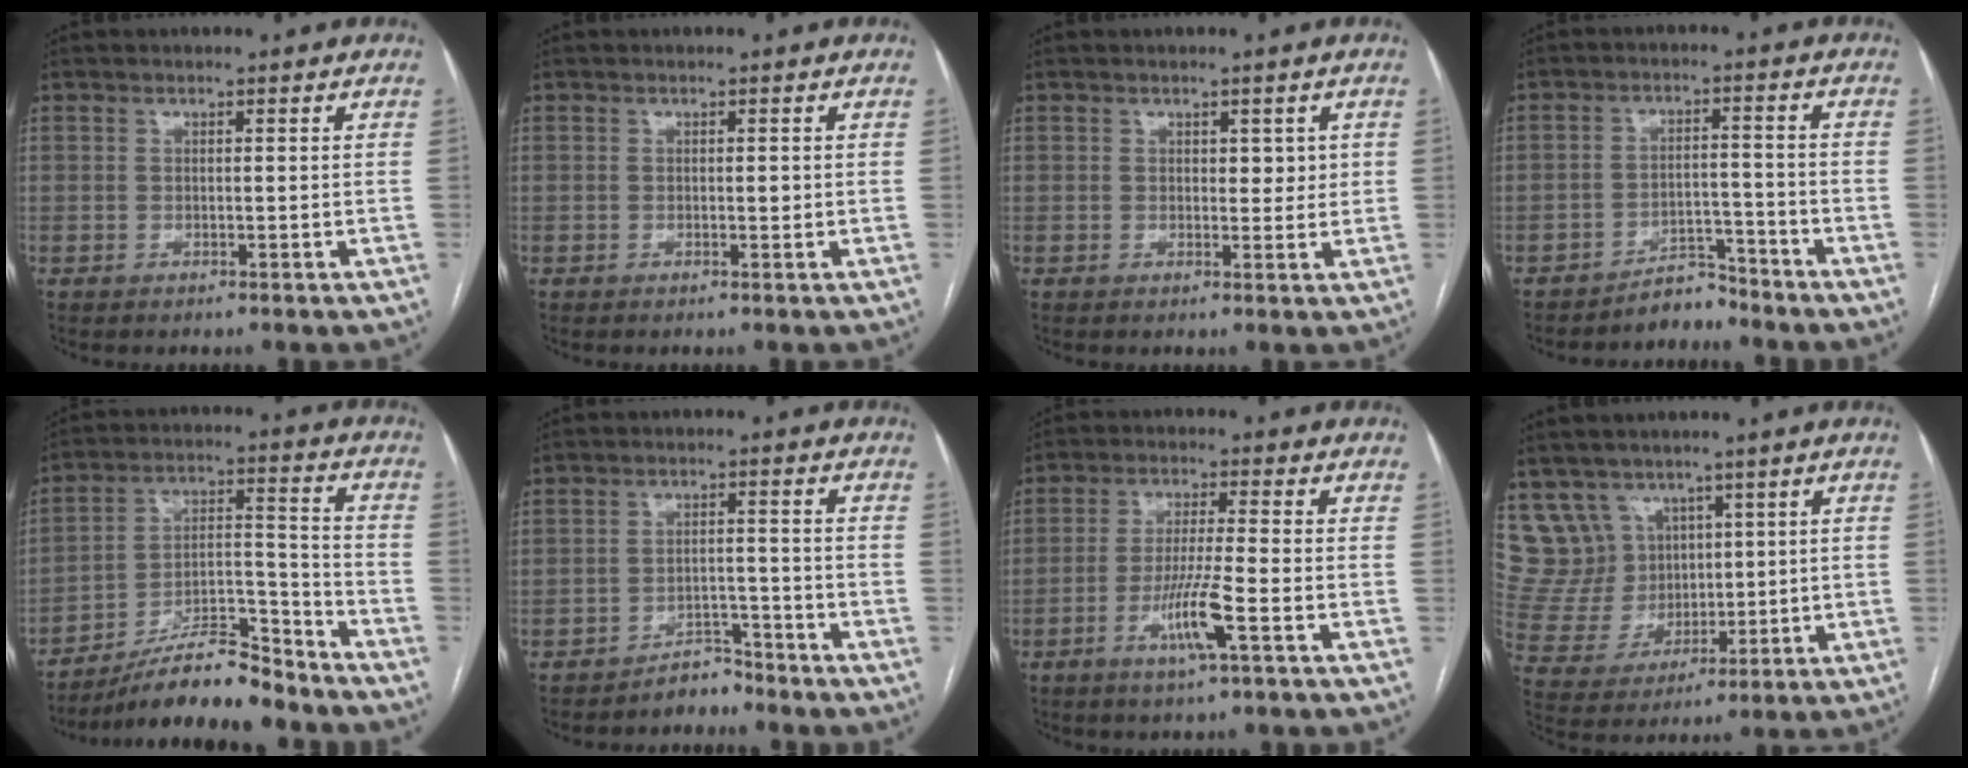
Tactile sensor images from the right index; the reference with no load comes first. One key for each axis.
{"total": 0.7, "fx": 0.0, "fy": 0.3, "fz": 0.6, "tx": -0.008, "ty": 0.000, "tz": 0.000}
{"total": 2.4, "fx": 0.7, "fy": 1.5, "fz": 1.7, "tx": -0.015, "ty": 0.000, "tz": 0.009}
{"total": 4.0, "fx": -3.9, "fy": 1.1, "fz": 0.0, "tx": 0.008, "ty": 0.006, "tz": -0.063}
{"total": 14.4, "fx": -12.8, "fy": 2.1, "fz": 6.3, "tx": -0.098, "ty": 0.026, "tz": -0.219}
{"total": 3.5, "fx": -3.3, "fy": 1.2, "fz": -0.1, "tx": 0.010, "ty": 0.002, "tz": -0.052}
{"total": 7.3, "fx": -3.0, "fy": -0.3, "fz": 6.7, "tx": -0.128, "ty": -0.010, "tz": -0.057}
{"total": 9.8, "fx": 6.4, "fy": 7.4, "fz": 0.8, "tx": -0.031, "ty": 0.042, "tz": 0.144}